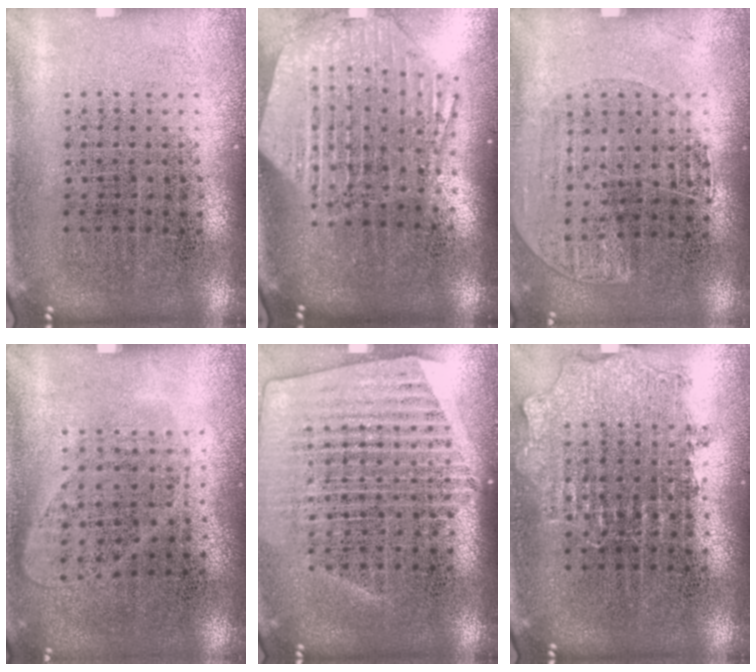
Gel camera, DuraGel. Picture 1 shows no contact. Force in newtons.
{"total": 2.8, "press": 2.2, "slide": 1.7}
{"total": 1.1, "press": 1.1, "slide": 0.4}
{"total": 1.0, "press": 0.8, "slide": 0.5}
{"total": 1.3, "press": 1.2, "slide": 0.5}
{"total": 0.9, "press": 0.8, "slide": 0.3}